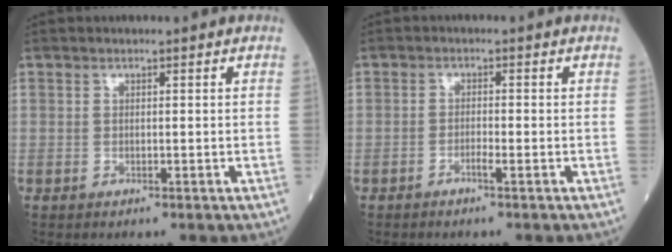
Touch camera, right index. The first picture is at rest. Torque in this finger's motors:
{"motor_torque": [-0.19, 0.05, -0.04, 0.00]}